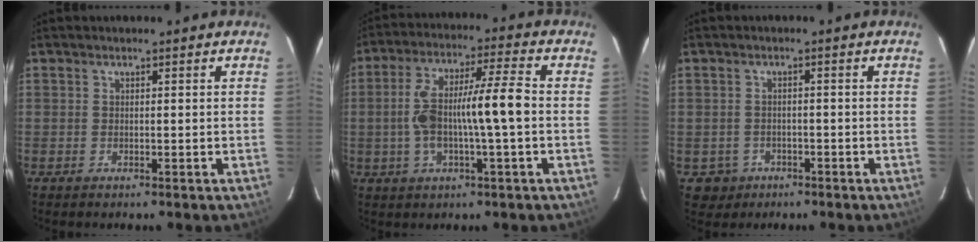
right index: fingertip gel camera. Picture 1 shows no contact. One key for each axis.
{"total": 11.7, "fx": -1.0, "fy": 1.2, "fz": 11.6, "tx": -0.217, "ty": 0.022, "tz": -0.018}
{"total": 3.5, "fx": -1.5, "fy": 3.1, "fz": 0.0, "tx": 0.002, "ty": 0.011, "tz": -0.020}